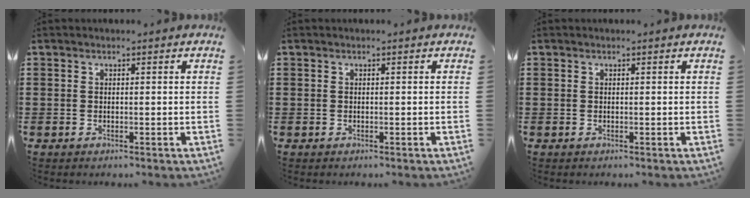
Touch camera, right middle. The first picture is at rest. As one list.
[{"total": 0.0}, {"total": 0.0}]